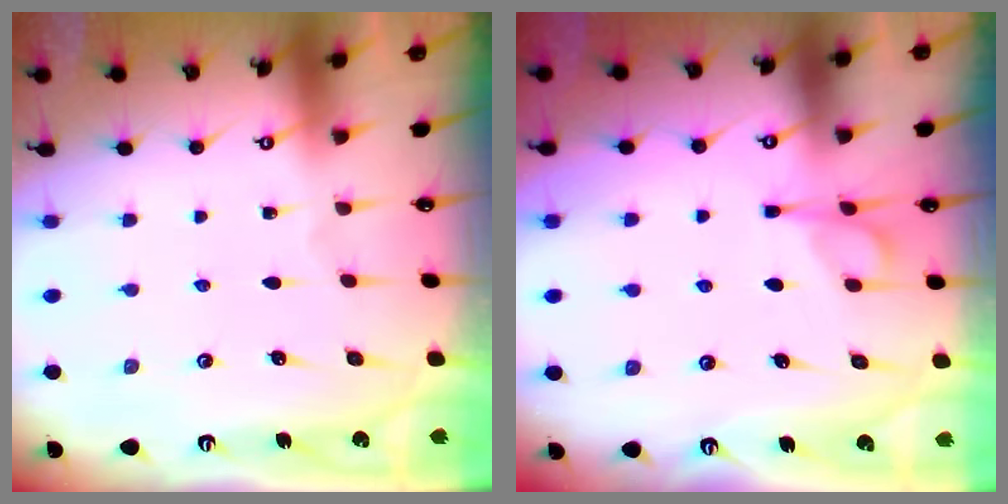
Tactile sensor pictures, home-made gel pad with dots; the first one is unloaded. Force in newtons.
{"total": 6.8, "press": 6.7, "slide": 0.8}